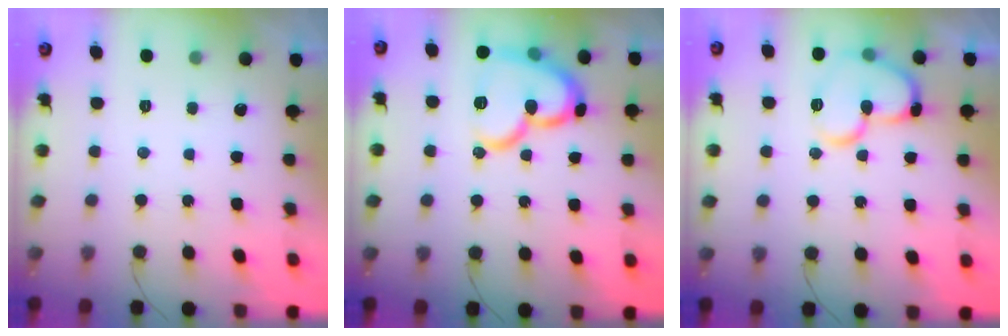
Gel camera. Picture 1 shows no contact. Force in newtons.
{"total": 18.4, "press": 18.3, "slide": 2.4}
{"total": 14.9, "press": 14.8, "slide": 2.0}